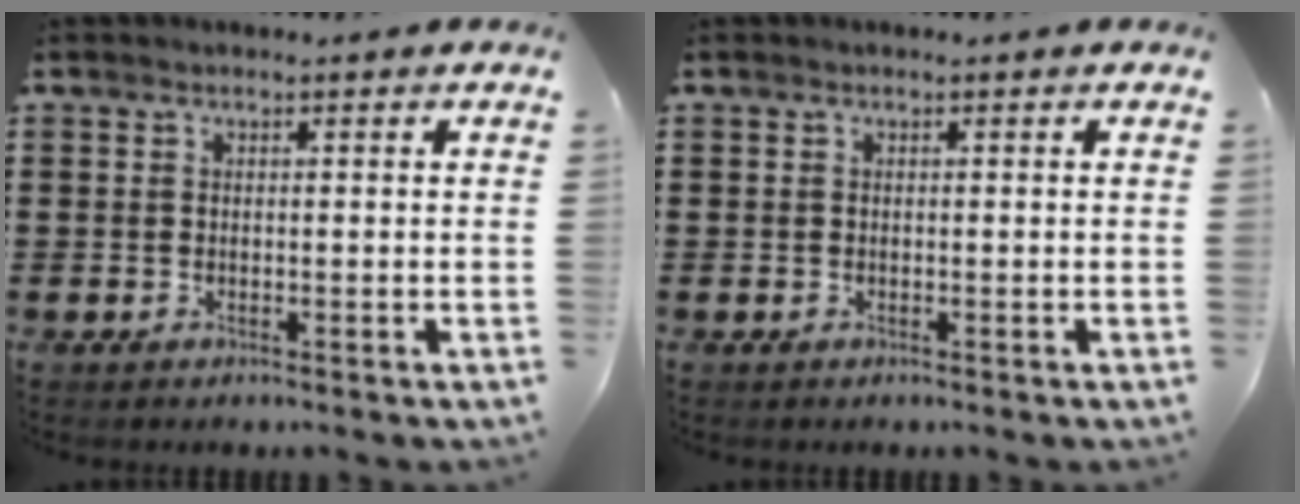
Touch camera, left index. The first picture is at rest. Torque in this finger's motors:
{"motor_torque": [0.00, 0.00, 0.00, -0.01]}